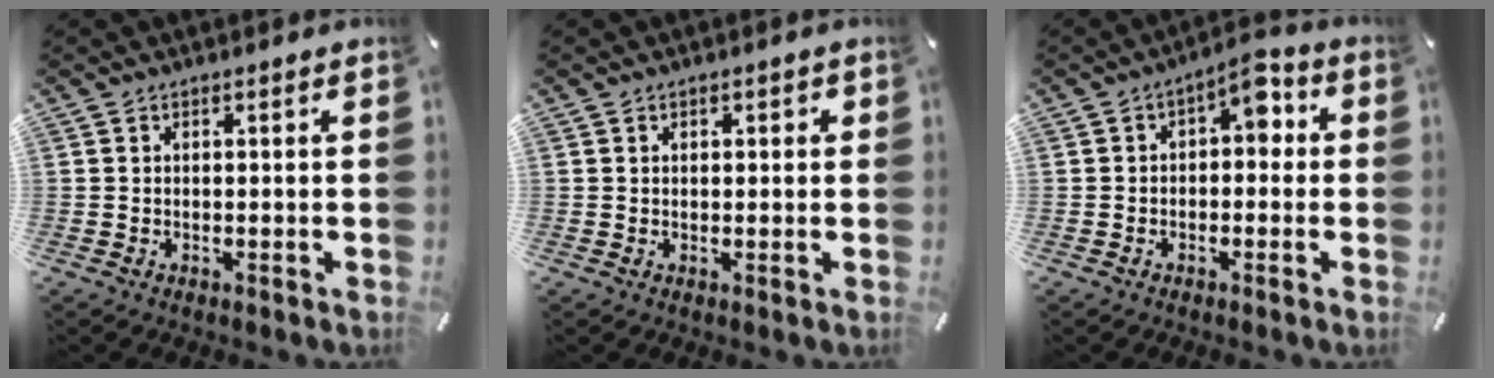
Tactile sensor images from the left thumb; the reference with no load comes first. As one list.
[{"total": 1.0, "force": [0.2, 0.7, 0.6], "torque": [-0.013, 0.006, 0.001]}, {"total": 5.3, "force": [1.2, 3.1, 4.2], "torque": [-0.061, -0.006, 0.012]}]